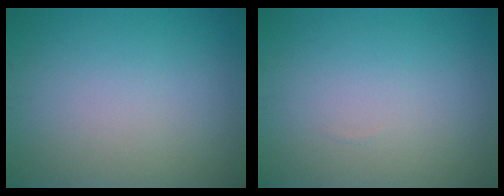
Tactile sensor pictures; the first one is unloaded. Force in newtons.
{"total": 0.0}